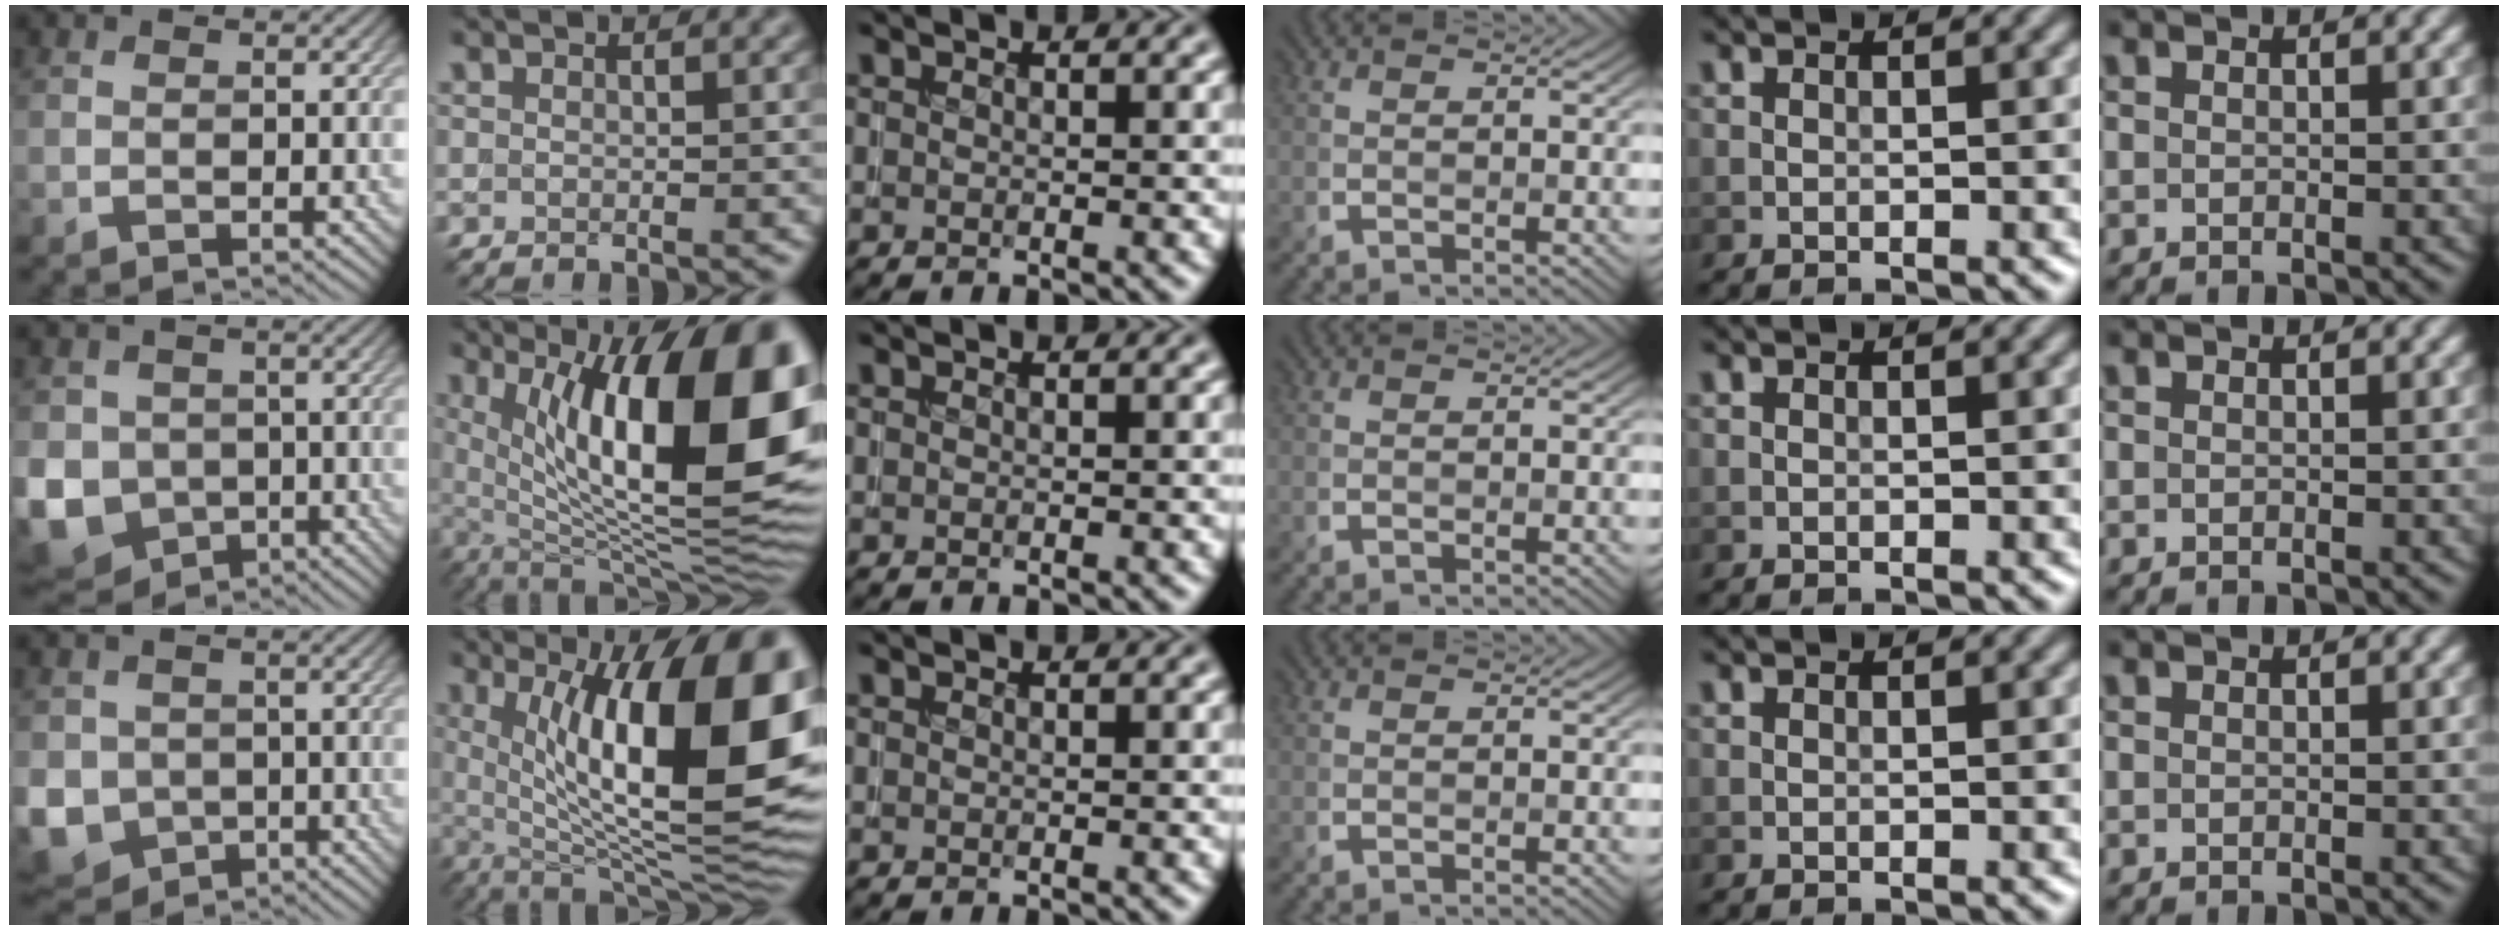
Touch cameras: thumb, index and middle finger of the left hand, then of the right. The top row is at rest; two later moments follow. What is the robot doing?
{"motion": "insert", "object": "coin"}